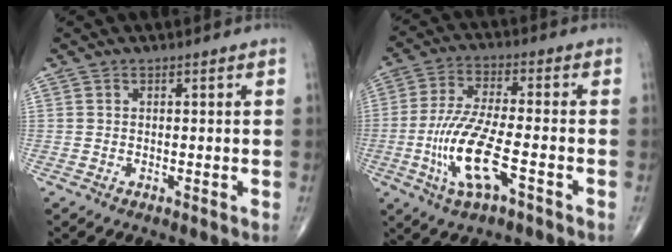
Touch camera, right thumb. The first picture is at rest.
{"total": 12.2, "force": [-4.1, 3.5, 10.9], "torque": [-0.231, 0.013, -0.075]}